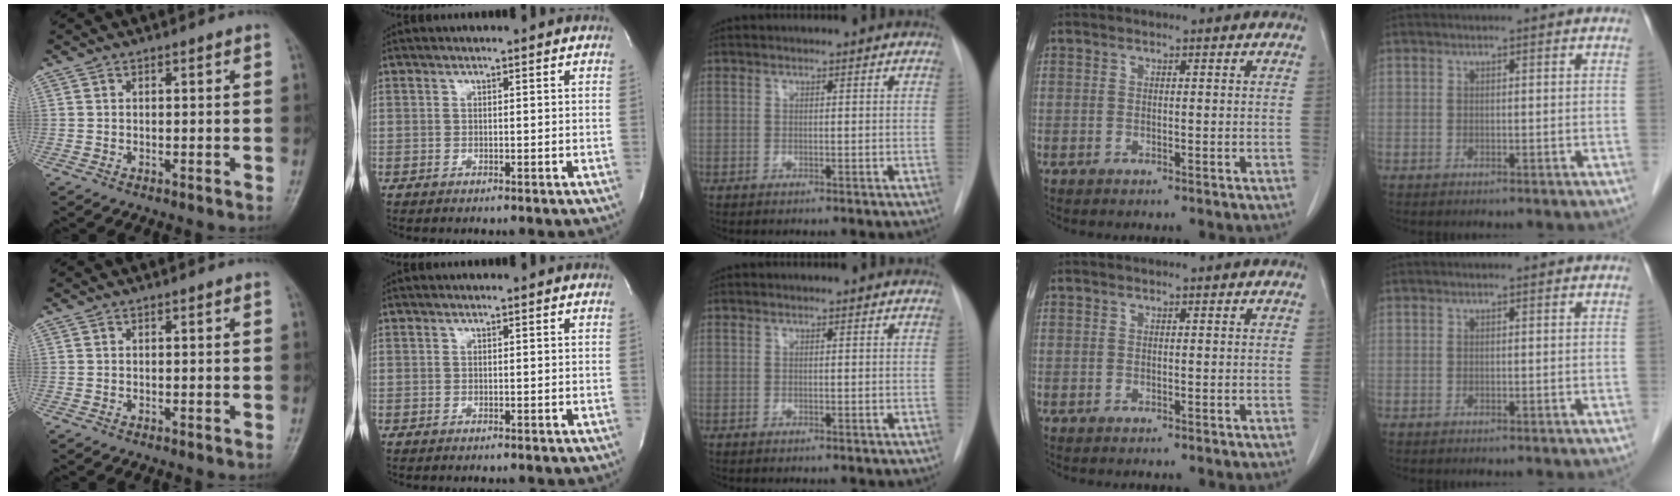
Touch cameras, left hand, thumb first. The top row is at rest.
{}